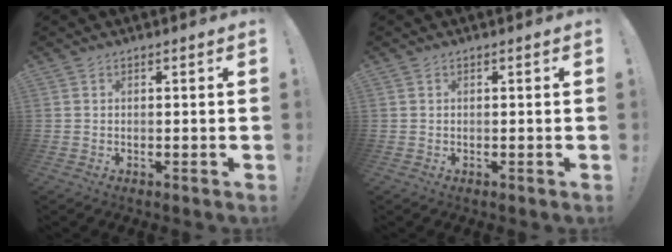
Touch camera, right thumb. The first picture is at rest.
{"total": 0.0}